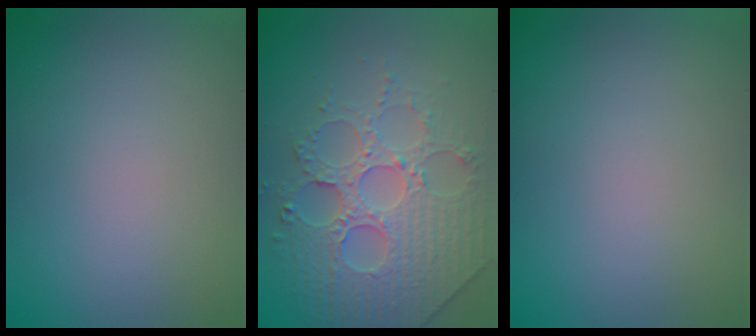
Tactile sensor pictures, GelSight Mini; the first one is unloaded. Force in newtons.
{"total": 5.8, "press": 5.3, "slide": 2.4}
{"total": 0.0}